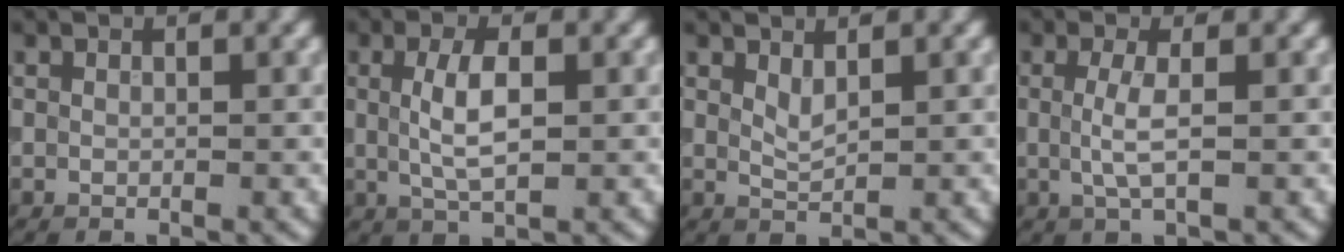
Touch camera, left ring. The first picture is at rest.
{"total": 3.6, "force": [0.4, 1.3, 3.4], "torque": [-0.072, 0.002, 0.007]}
{"total": 1.2, "force": [0.8, 0.4, 0.9], "torque": [-0.022, -0.003, 0.018]}
{"total": 2.3, "force": [0.0, 0.5, 2.3], "torque": [-0.048, -0.002, 0.000]}